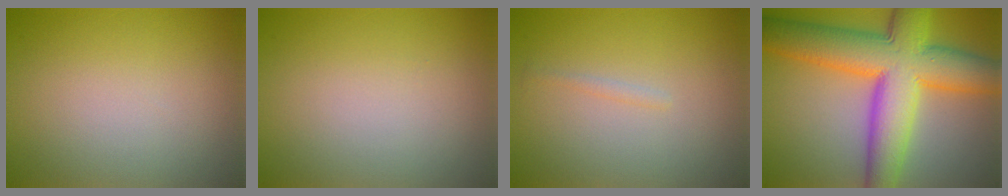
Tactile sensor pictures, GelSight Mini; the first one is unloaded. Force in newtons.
{"total": 0.0}
{"total": 0.6, "press": 0.6, "slide": 0.0}
{"total": 12.6, "press": 12.6, "slide": 0.4}